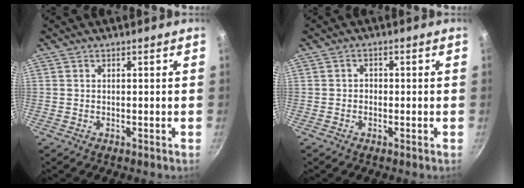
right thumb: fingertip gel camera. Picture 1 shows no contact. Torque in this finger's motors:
{"motor_torque": [-0.07, -0.10, -0.23, 0.14, -0.03]}